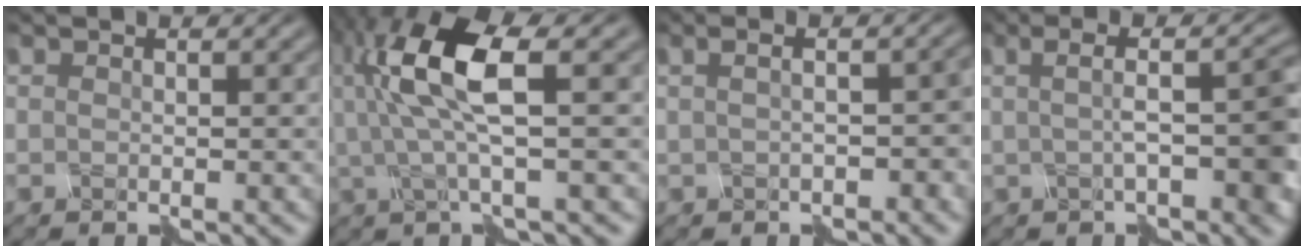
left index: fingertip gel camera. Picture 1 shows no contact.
{"total": 7.9, "force": [1.0, 1.9, 7.6], "torque": [-0.160, 0.010, 0.022]}
{"total": 3.5, "force": [-0.7, 1.1, 3.2], "torque": [-0.026, 0.012, -0.008]}
{"total": 5.2, "force": [-0.7, 1.3, 5.0], "torque": [-0.066, 0.011, -0.014]}